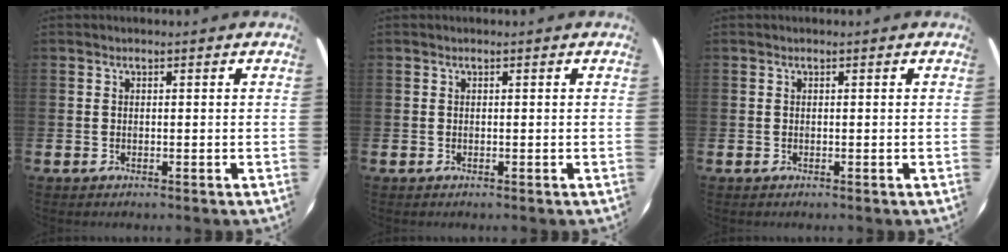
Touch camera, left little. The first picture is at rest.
{"total": 0.0}
{"total": 0.0}